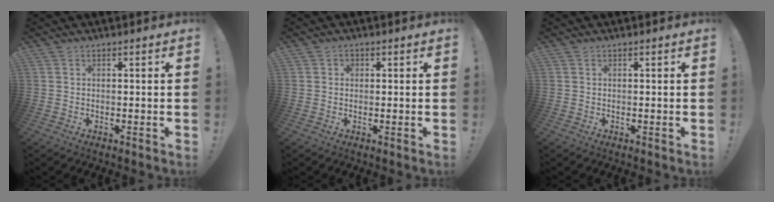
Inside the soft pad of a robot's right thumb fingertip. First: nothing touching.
{"total": 1.4, "force": [0.1, 1.2, 0.6], "torque": [-0.003, 0.001, 0.000]}
{"total": 0.0}